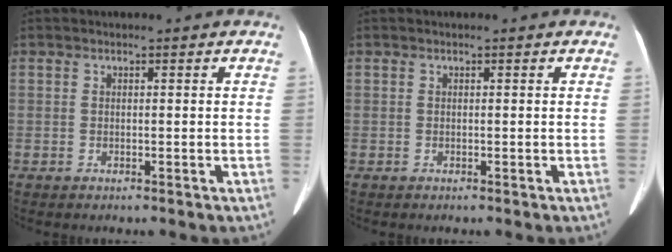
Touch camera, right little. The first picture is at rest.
{"total": 0.0}